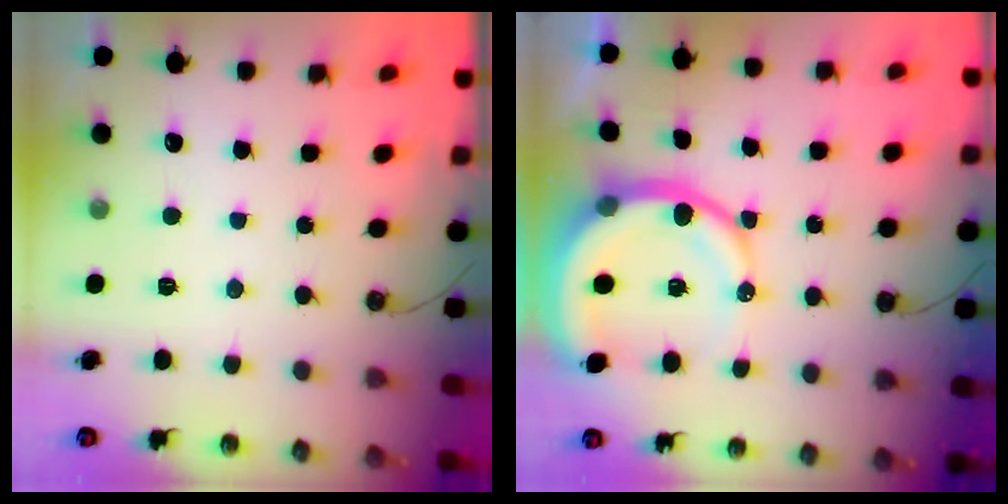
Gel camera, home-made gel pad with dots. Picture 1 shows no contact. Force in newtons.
{"total": 13.2, "press": 13.1, "slide": 1.7}